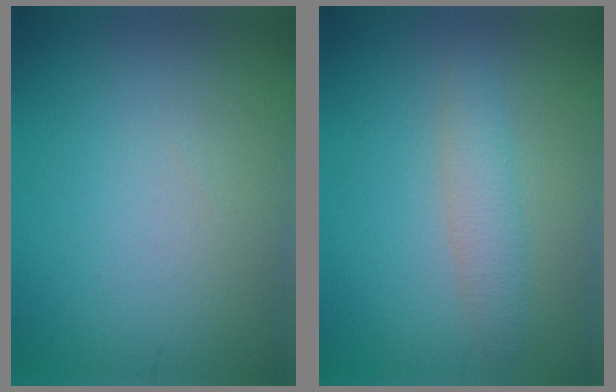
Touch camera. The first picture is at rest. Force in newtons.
{"total": 2.5, "press": 2.5, "slide": 0.2}